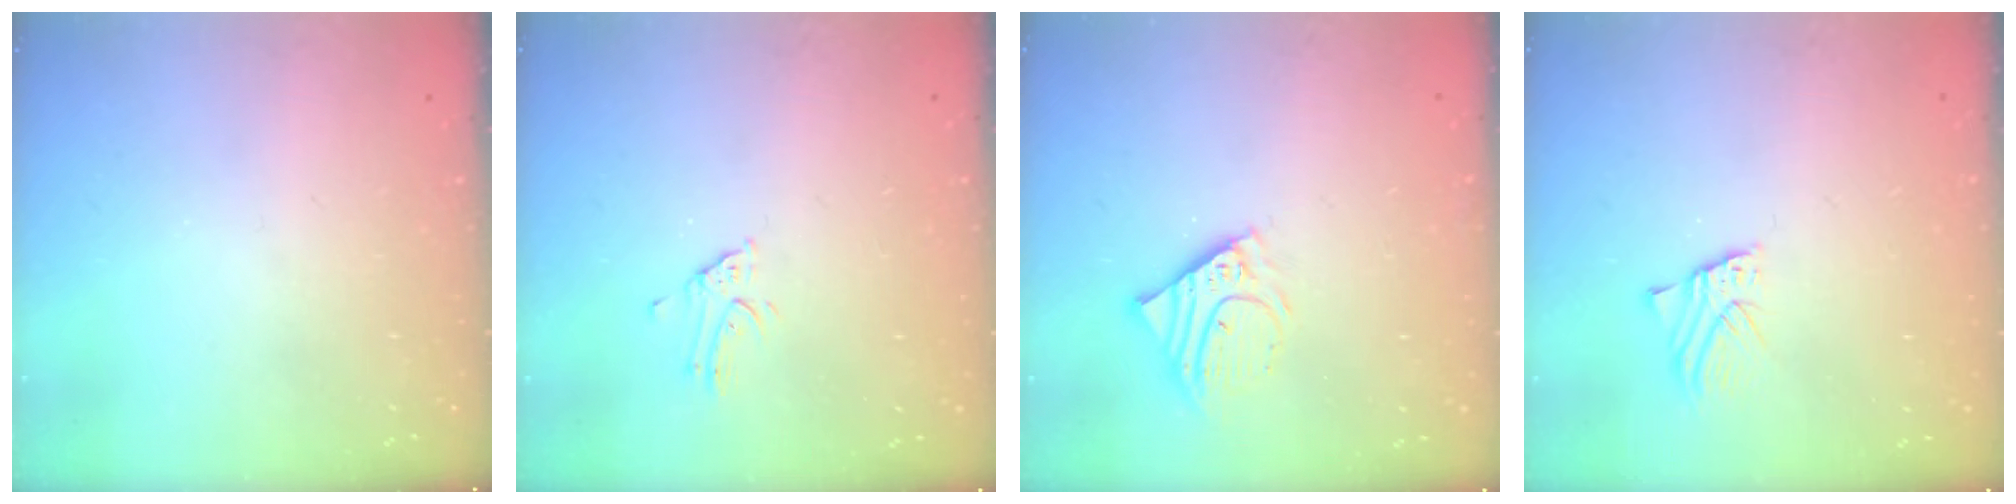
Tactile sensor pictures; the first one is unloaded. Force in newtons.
{"total": 2.8, "press": 2.8, "slide": 0.3}
{"total": 7.0, "press": 6.9, "slide": 1.0}
{"total": 1.5, "press": 1.5, "slide": 0.1}